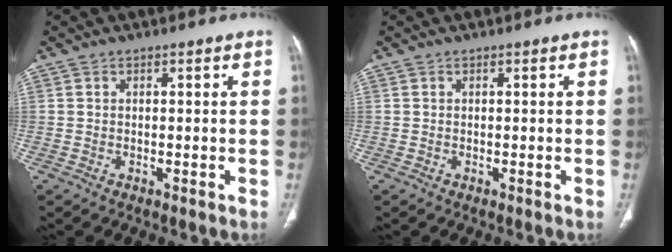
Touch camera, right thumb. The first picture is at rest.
{"total": 0.0}